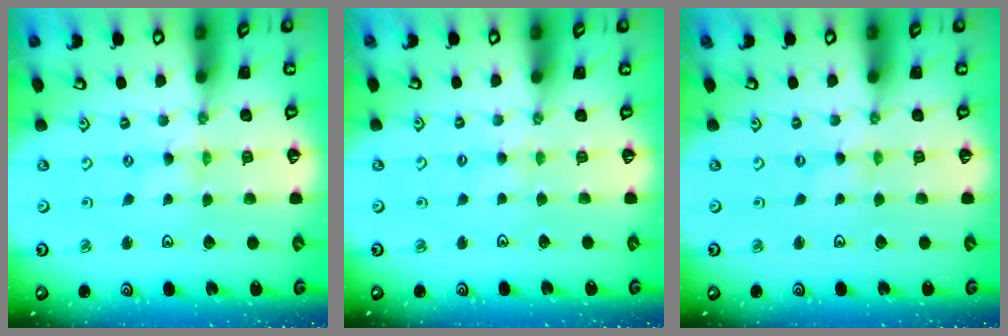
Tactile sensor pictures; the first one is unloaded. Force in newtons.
{"total": 2.8, "press": 2.8, "slide": 0.4}
{"total": 0.0}